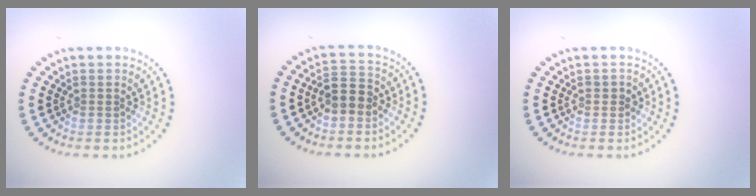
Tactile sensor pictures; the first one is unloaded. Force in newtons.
{"total": 2.6, "press": 2.5, "slide": 0.7}
{"total": 0.7, "press": 0.7, "slide": 0.1}